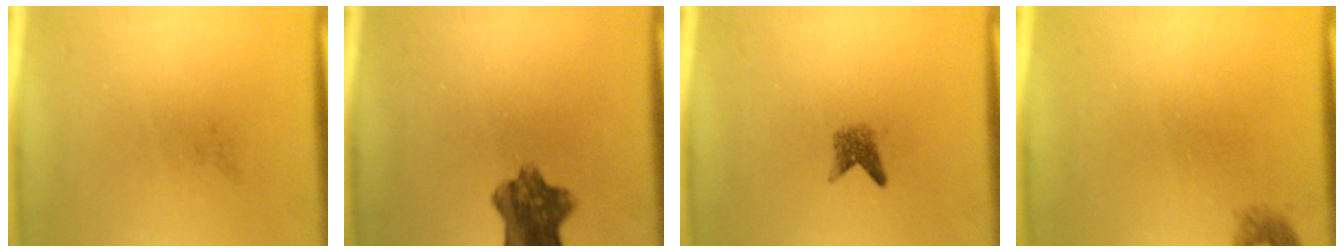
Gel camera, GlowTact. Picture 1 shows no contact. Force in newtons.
{"total": 8.1}
{"total": 1.9}
{"total": 1.2}